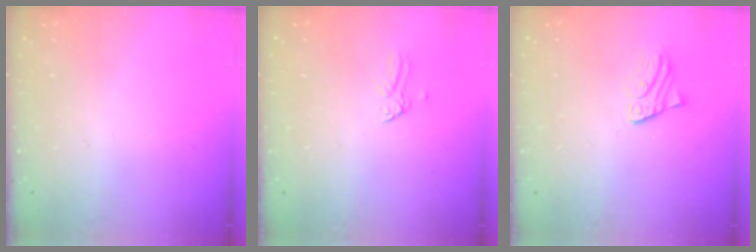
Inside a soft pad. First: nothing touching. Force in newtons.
{"total": 0.0}
{"total": 2.0, "press": 2.0, "slide": 0.0}